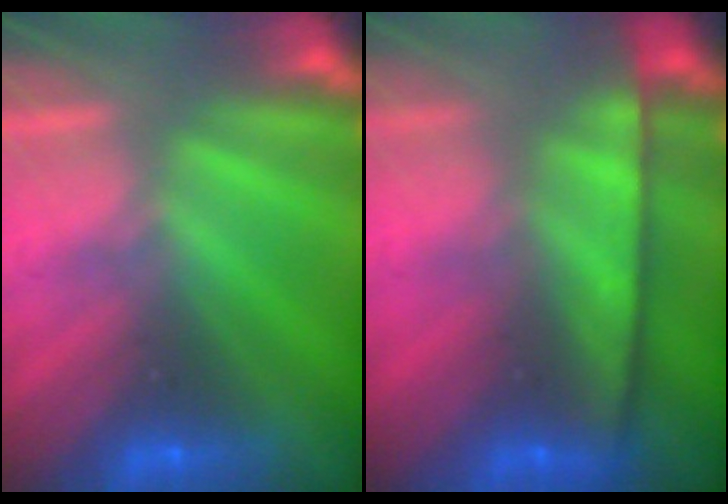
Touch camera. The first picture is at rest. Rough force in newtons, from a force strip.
{"total": 9.1}